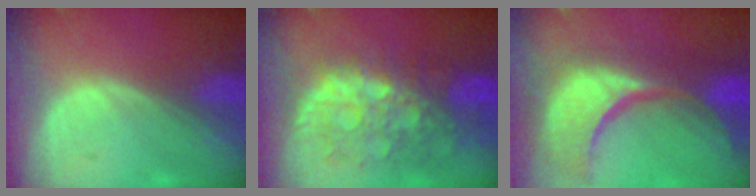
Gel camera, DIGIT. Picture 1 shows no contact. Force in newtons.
{"total": 10.8, "press": 9.5, "slide": 5.0}
{"total": 15.3, "press": 12.1, "slide": 9.4}